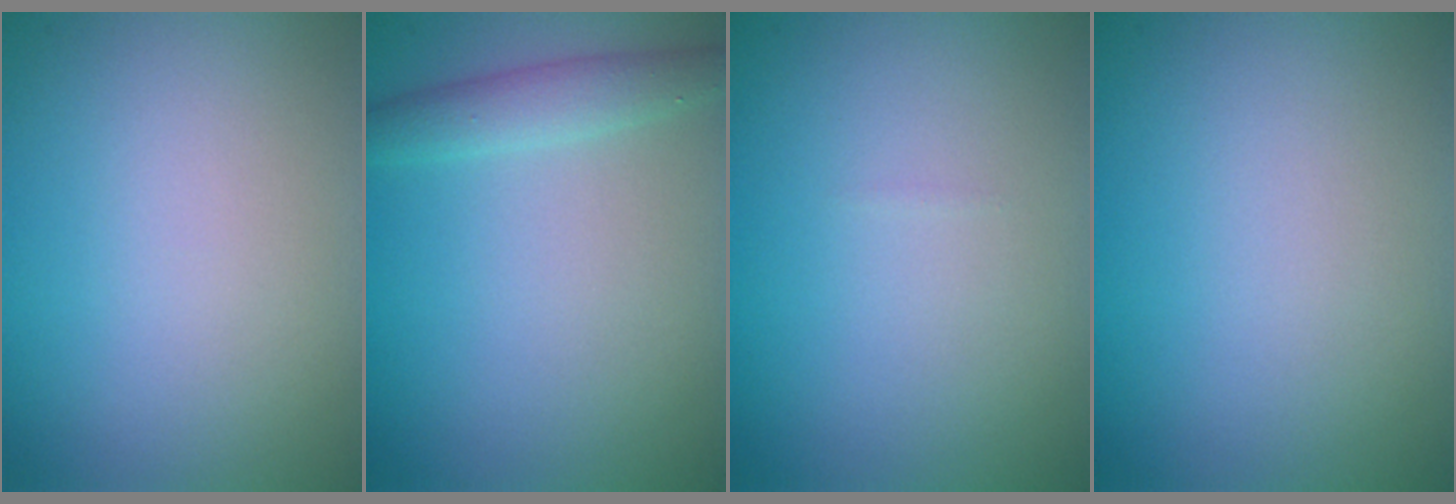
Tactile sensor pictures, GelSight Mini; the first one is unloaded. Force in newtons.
{"total": 2.2, "press": 2.2, "slide": 0.0}
{"total": 0.0}
{"total": 0.0}